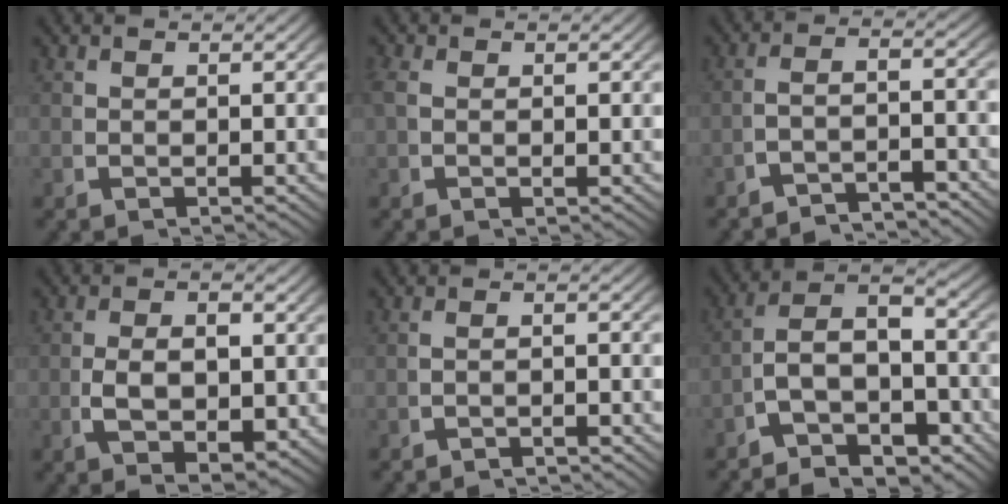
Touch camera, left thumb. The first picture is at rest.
{"total": 1.2, "force": [0.4, 0.7, 0.9], "torque": [-0.028, -0.004, 0.011]}
{"total": 3.7, "force": [-3.0, 1.0, 2.1], "torque": [-0.037, -0.012, -0.043]}
{"total": 5.0, "force": [-0.5, 2.8, 4.1], "torque": [-0.076, -0.018, 0.003]}
{"total": 1.9, "force": [-1.8, 0.1, 0.5], "torque": [-0.012, -0.004, -0.029]}
{"total": 9.7, "force": [-3.1, 6.5, 6.5], "torque": [-0.117, -0.037, -0.046]}